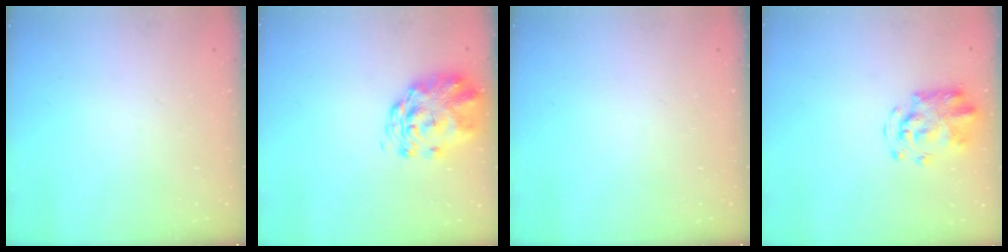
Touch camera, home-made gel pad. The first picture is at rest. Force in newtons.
{"total": 2.8, "press": 2.5, "slide": 1.1}
{"total": 0.0}
{"total": 4.3, "press": 4.2, "slide": 1.1}